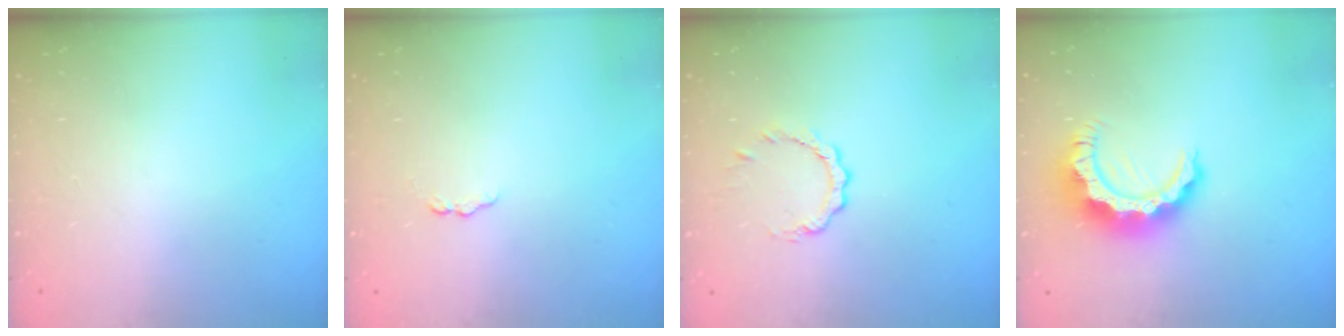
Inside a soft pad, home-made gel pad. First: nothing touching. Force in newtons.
{"total": 3.4, "press": 3.4, "slide": 0.5}
{"total": 4.2, "press": 4.2, "slide": 0.5}
{"total": 9.8, "press": 9.8, "slide": 1.0}